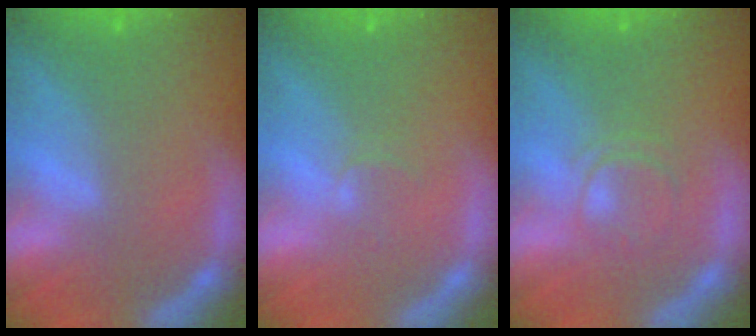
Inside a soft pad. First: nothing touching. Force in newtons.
{"total": 1.0}
{"total": 2.4}